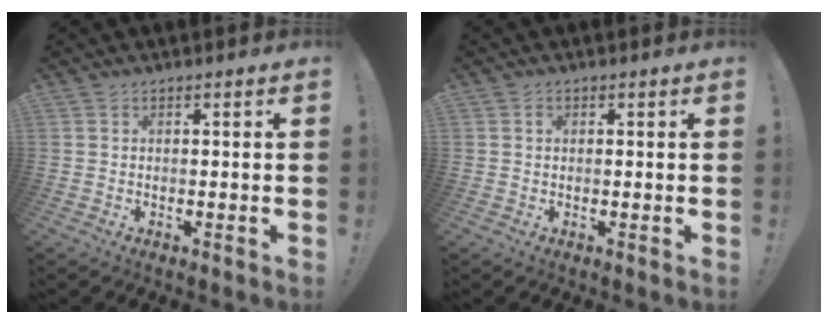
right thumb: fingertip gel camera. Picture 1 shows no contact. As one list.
[{"total": 0.7, "force": [0.3, 0.6, 0.2], "torque": [0.002, 0.002, 0.003]}]